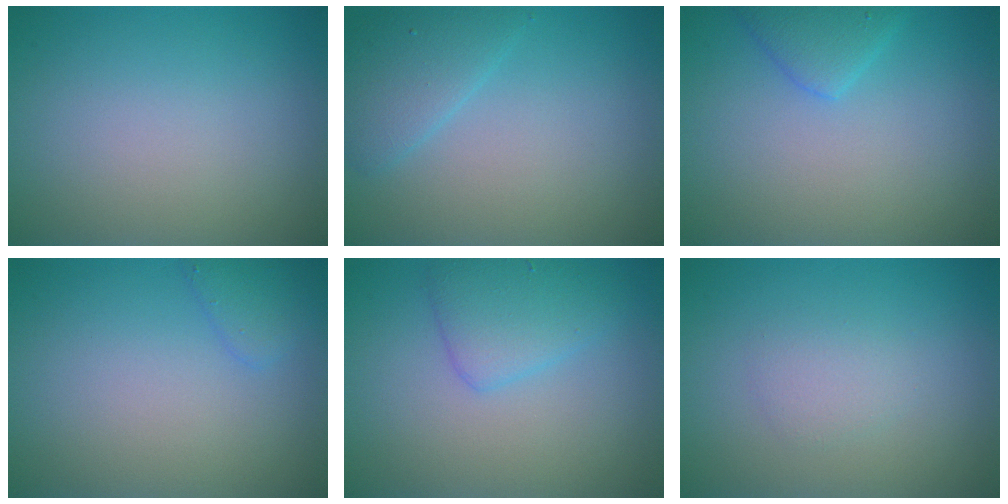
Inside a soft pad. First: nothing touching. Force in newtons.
{"total": 2.6, "press": 2.6, "slide": 0.2}
{"total": 2.3, "press": 2.3, "slide": 0.1}
{"total": 1.5, "press": 1.5, "slide": 0.1}
{"total": 3.1, "press": 3.1, "slide": 0.1}
{"total": 1.5, "press": 1.5, "slide": 0.0}